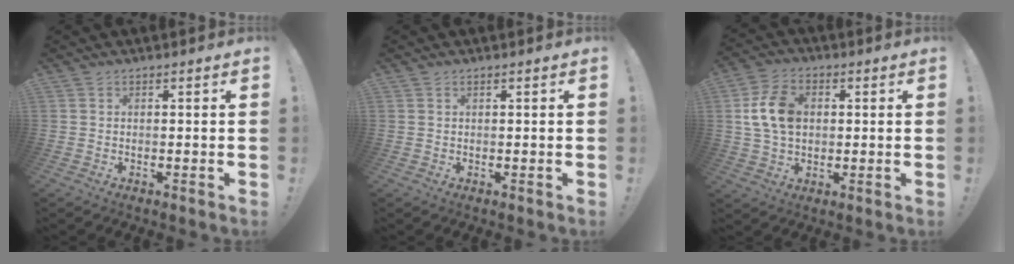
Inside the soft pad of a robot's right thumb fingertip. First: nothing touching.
{"total": 0.5, "force": [0.4, 0.2, 0.3], "torque": [-0.012, 0.002, 0.010]}
{"total": 12.1, "force": [1.9, 8.6, 8.3], "torque": [-0.143, 0.005, 0.038]}